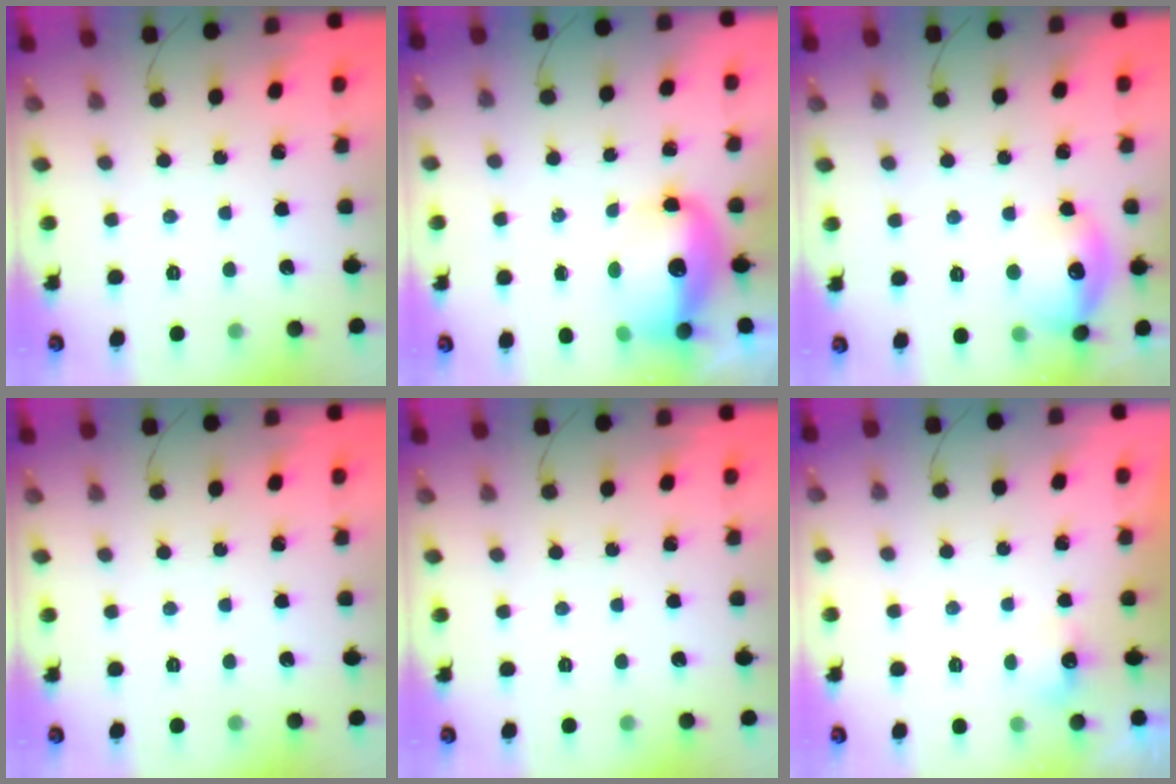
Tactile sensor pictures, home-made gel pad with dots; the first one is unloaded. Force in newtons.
{"total": 12.3, "press": 12.0, "slide": 2.7}
{"total": 13.7, "press": 13.6, "slide": 1.0}
{"total": 0.0}
{"total": 0.0}
{"total": 2.3, "press": 2.2, "slide": 0.7}